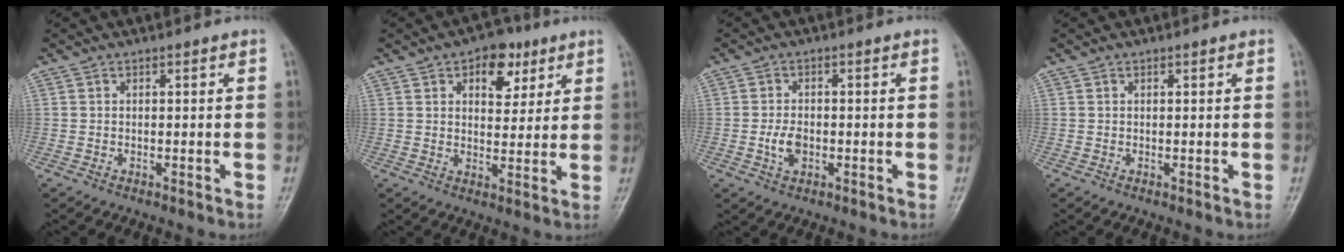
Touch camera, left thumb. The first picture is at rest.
{"total": 8.4, "force": [4.2, 5.1, 5.1], "torque": [-0.035, -0.013, 0.055]}
{"total": 3.8, "force": [-0.9, 2.4, 2.8], "torque": [-0.049, 0.005, -0.015]}
{"total": 0.0}